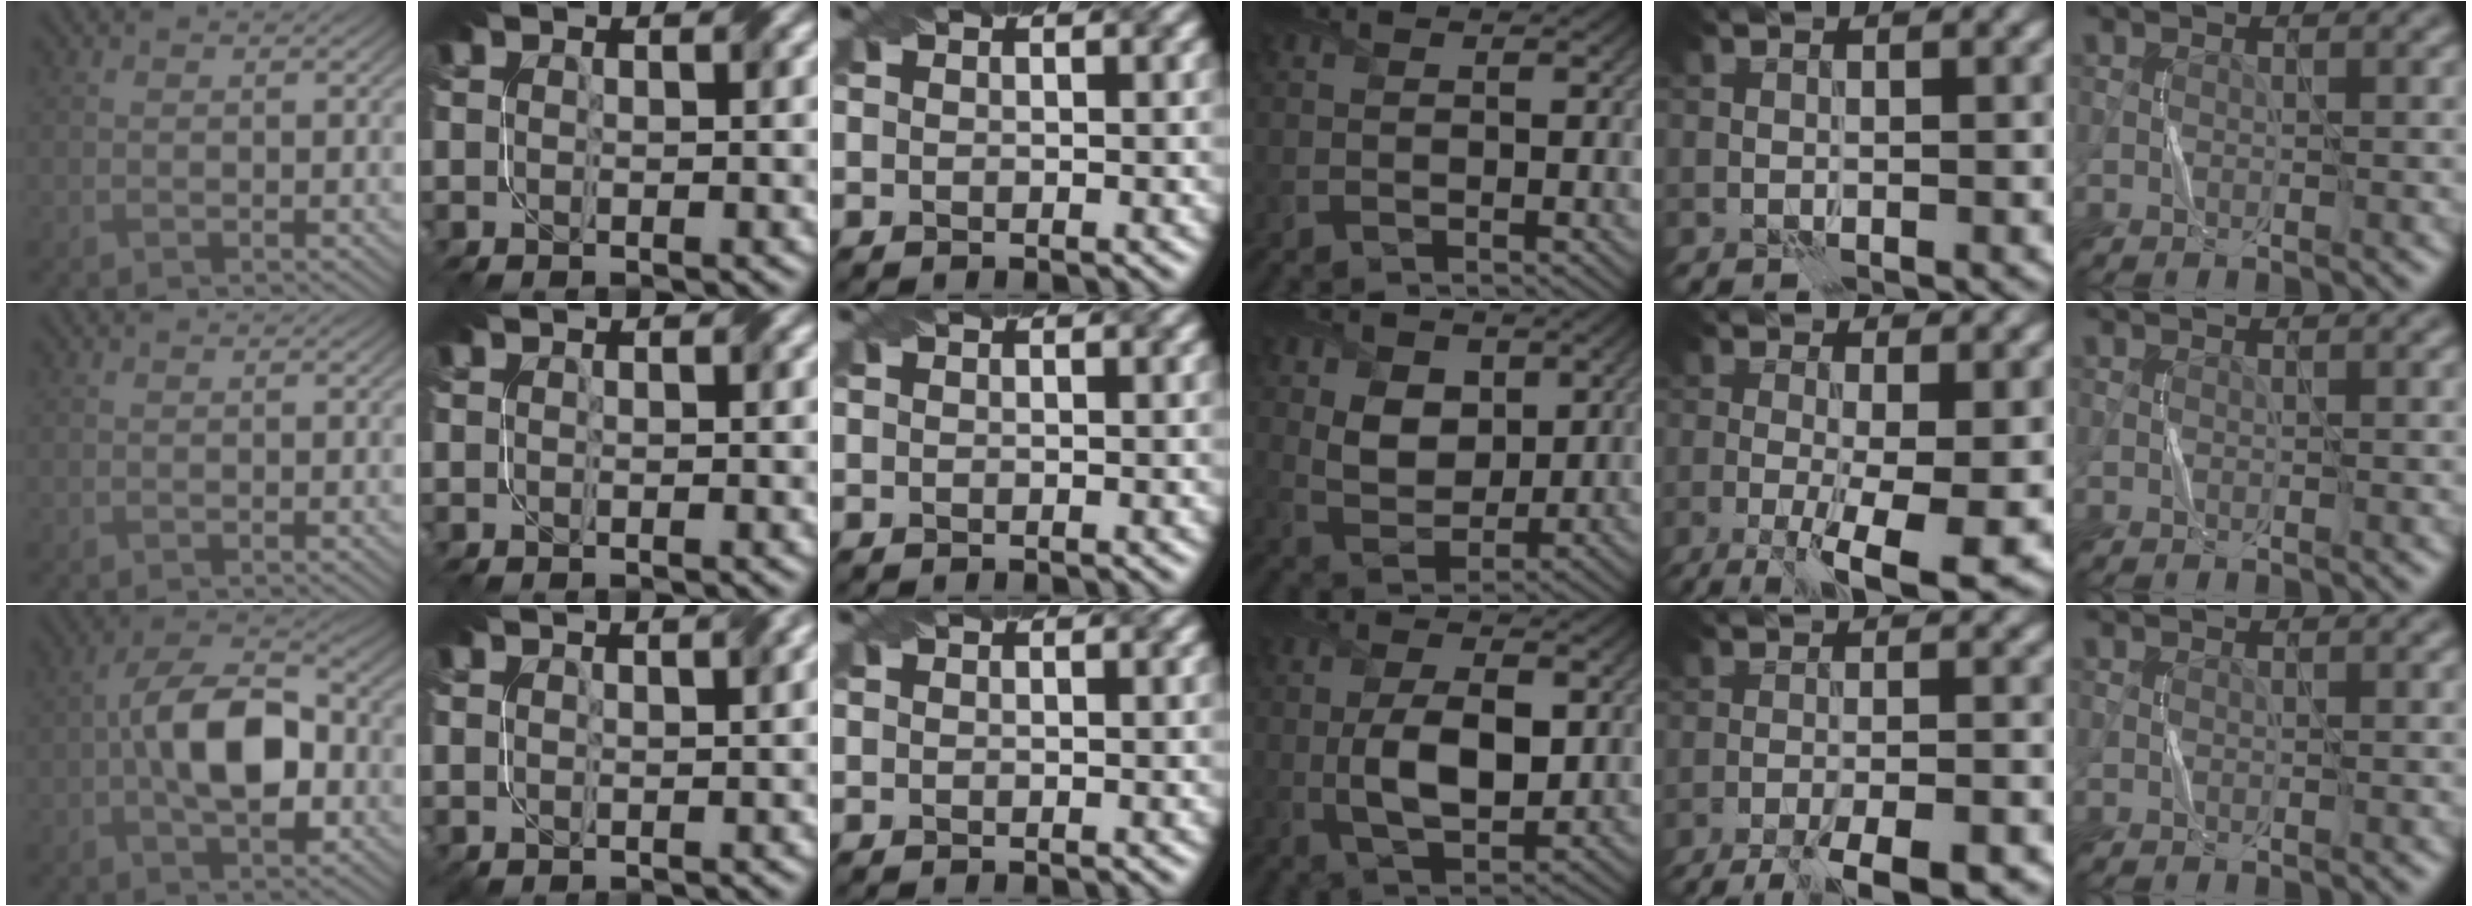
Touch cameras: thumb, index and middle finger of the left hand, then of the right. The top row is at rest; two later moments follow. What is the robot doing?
{"motion": "fold", "object": "napkin"}